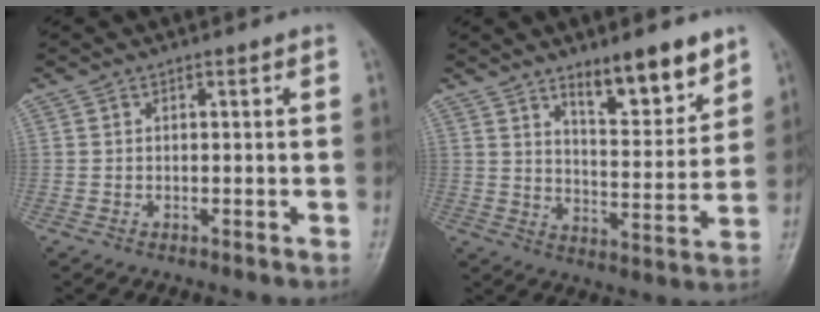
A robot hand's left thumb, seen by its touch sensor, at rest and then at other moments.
{"total": 11.4, "force": [8.0, 3.3, 7.4], "torque": [-0.086, -0.062, 0.130]}